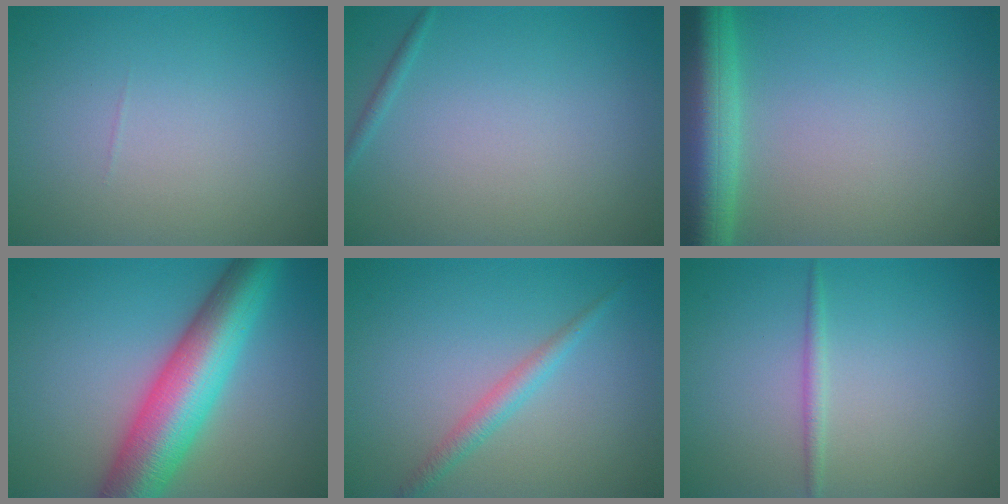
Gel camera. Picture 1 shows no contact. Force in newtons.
{"total": 0.6, "press": 0.6, "slide": 0.1}
{"total": 7.2, "press": 7.1, "slide": 0.3}
{"total": 10.2, "press": 10.2, "slide": 0.3}
{"total": 1.9, "press": 1.9, "slide": 0.1}
{"total": 1.1, "press": 1.1, "slide": 0.0}